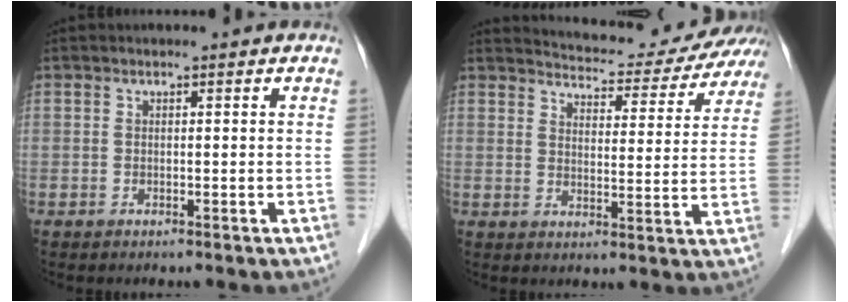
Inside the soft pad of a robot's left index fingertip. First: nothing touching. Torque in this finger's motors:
{"motor_torque": [-0.58, -1.13, 0.18, 0.04]}